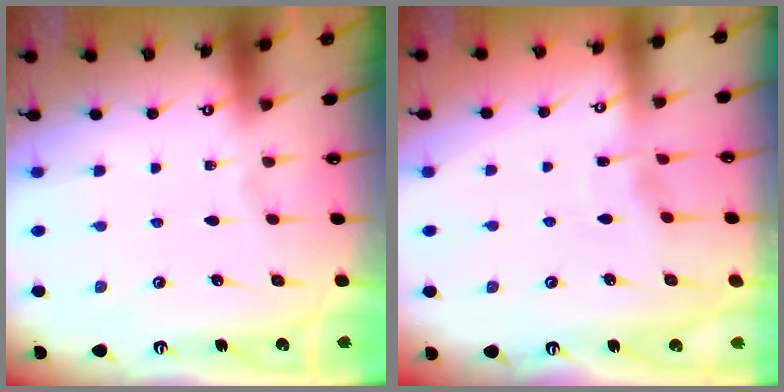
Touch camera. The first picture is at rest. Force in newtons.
{"total": 3.6, "press": 3.6, "slide": 0.4}